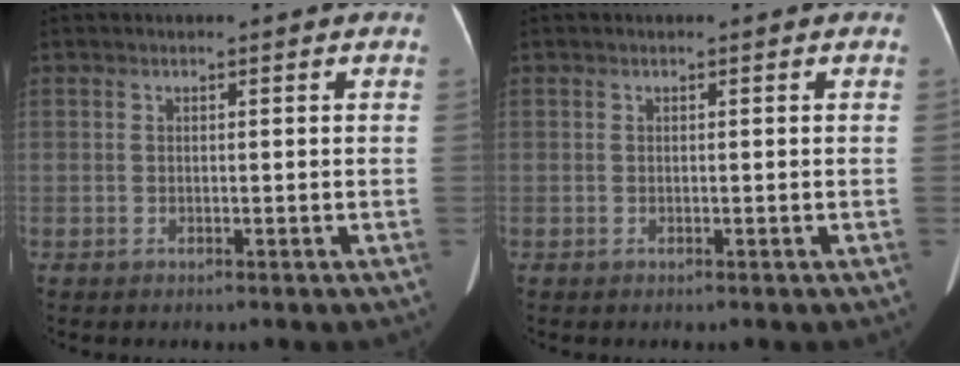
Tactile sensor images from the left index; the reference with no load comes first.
{"total": 0.0}